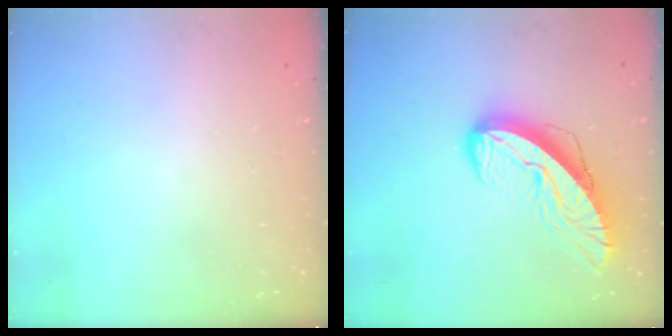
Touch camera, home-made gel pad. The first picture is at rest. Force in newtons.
{"total": 12.9, "press": 12.8, "slide": 1.3}